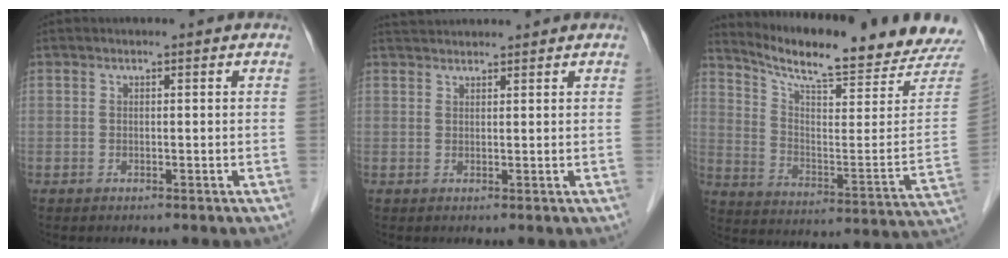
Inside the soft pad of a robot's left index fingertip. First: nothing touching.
{"total": 3.9, "force": [3.8, 0.1, 0.7], "torque": [-0.014, 0.035, 0.067]}
{"total": 21.6, "force": [20.2, 0.6, 7.7], "torque": [-0.135, -0.089, 0.271]}